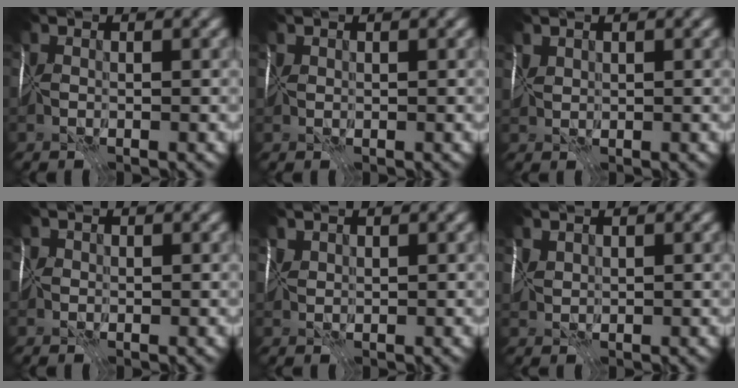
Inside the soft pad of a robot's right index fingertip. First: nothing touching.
{"total": 0.7, "force": [0.6, 0.4, 0.0], "torque": [-0.001, 0.005, 0.014]}
{"total": 1.2, "force": [1.0, 0.7, 0.3], "torque": [-0.010, 0.004, 0.023]}
{"total": 0.9, "force": [0.3, 0.9, 0.0], "torque": [0.006, 0.003, 0.003]}
{"total": 1.2, "force": [1.0, 0.6, 0.3], "torque": [-0.010, 0.004, 0.023]}
{"total": 1.5, "force": [1.1, 0.8, 0.6], "torque": [-0.016, 0.006, 0.025]}